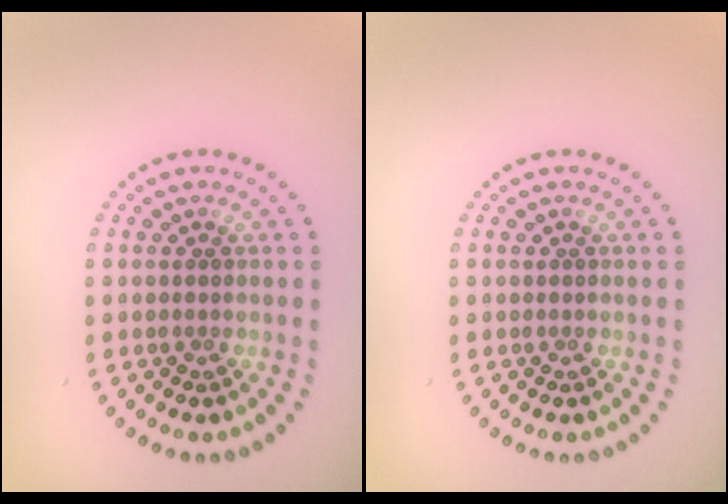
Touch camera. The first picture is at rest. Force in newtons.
{"total": 0.0}